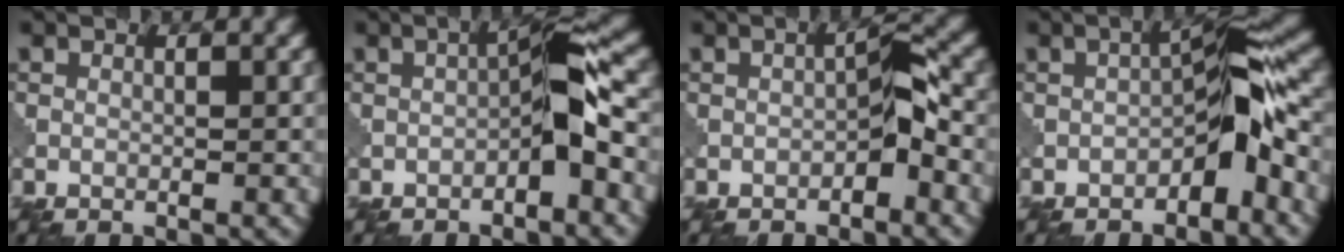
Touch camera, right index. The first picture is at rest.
{"total": 4.1, "force": [-1.3, 0.9, 3.7], "torque": [-0.061, 0.017, -0.027]}
{"total": 2.6, "force": [-1.1, 0.9, 2.2], "torque": [-0.033, 0.010, -0.021]}
{"total": 5.1, "force": [-2.1, 1.8, 4.3], "torque": [-0.059, 0.021, -0.041]}